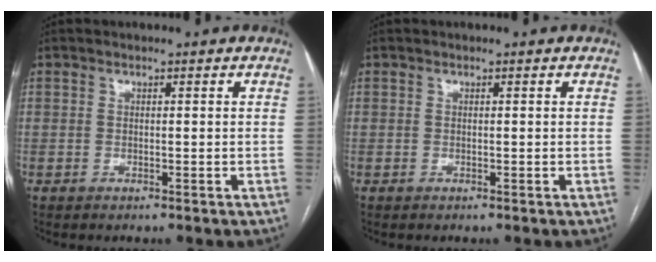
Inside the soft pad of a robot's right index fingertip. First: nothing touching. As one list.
[{"total": 0.0}]